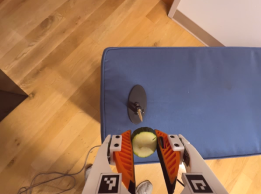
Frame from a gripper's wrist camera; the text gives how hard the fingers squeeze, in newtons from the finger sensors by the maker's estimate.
{"total": 9.4, "left": 9.2, "right": 9.7}